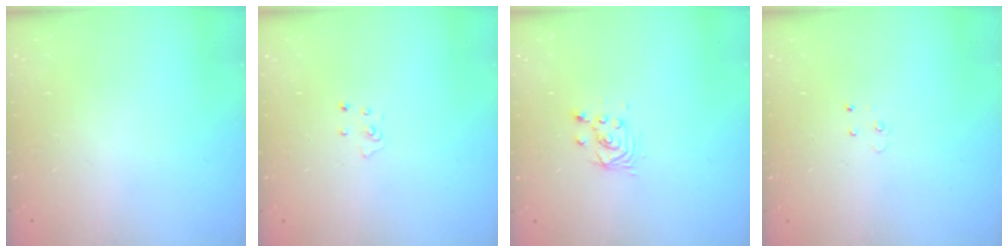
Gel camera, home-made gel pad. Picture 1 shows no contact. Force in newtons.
{"total": 3.7, "press": 3.7, "slide": 0.3}
{"total": 2.9, "press": 2.9, "slide": 0.1}
{"total": 3.0, "press": 2.9, "slide": 0.3}